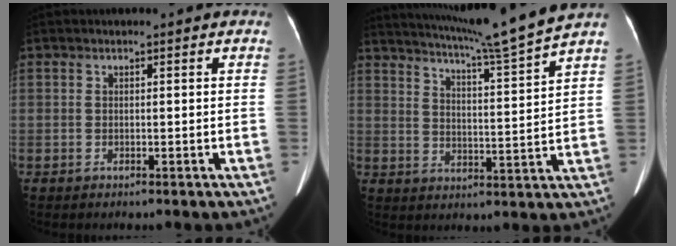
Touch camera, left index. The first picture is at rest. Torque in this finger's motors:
{"motor_torque": [0.80, -1.34, 0.03, 0.07]}